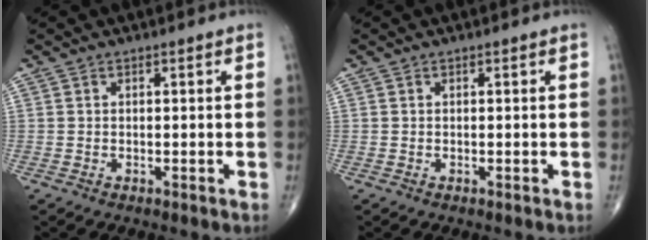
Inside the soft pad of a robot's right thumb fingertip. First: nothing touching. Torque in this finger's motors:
{"motor_torque": [-0.17, -0.17, 0.00, 0.00, 0.00]}